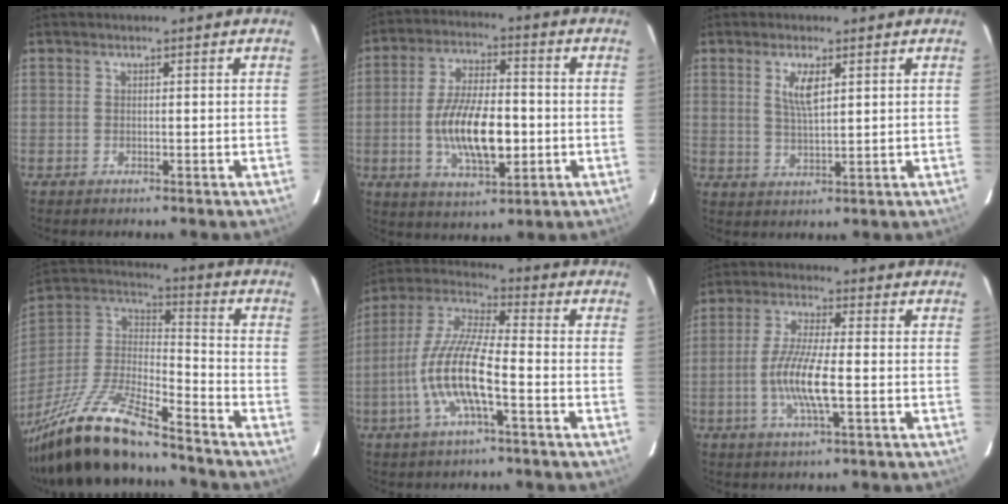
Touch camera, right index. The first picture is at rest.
{"total": 13.6, "force": [-2.5, 5.6, 12.2], "torque": [-0.233, -0.003, -0.039]}
{"total": 4.6, "force": [1.9, 1.5, 3.9], "torque": [-0.073, -0.001, 0.038]}
{"total": 22.0, "force": [-17.1, 4.5, 13.1], "torque": [-0.272, -0.024, -0.308]}
{"total": 13.2, "force": [-4.3, 2.6, 12.2], "torque": [-0.252, -0.001, -0.088]}
{"total": 9.9, "force": [-2.6, 1.5, 9.5], "torque": [-0.188, -0.005, -0.052]}